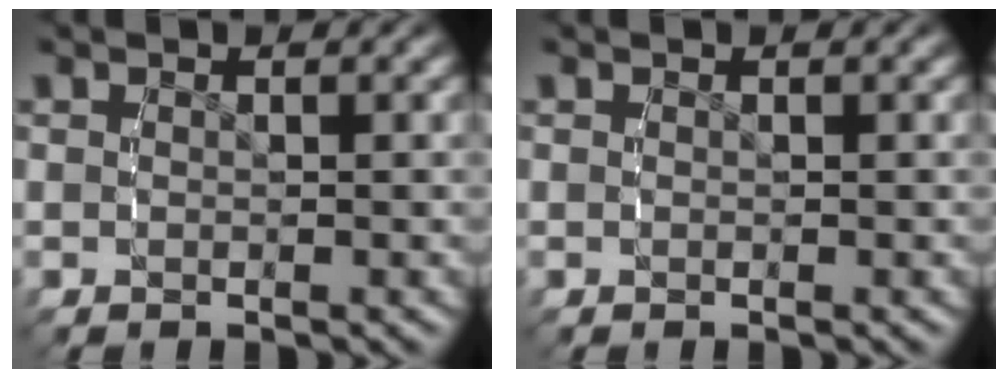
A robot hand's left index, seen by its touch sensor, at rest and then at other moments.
{"total": 0.0}